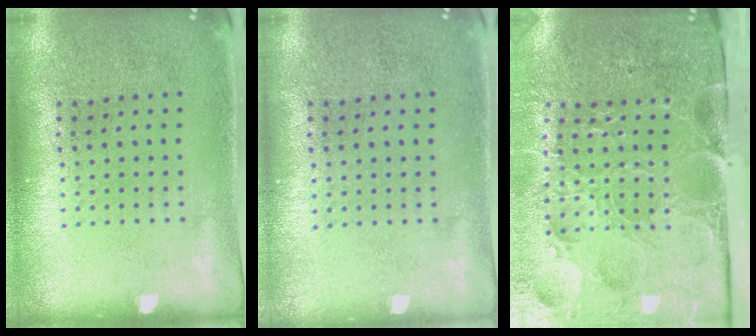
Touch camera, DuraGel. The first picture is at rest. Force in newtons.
{"total": 0.0}
{"total": 5.1, "press": 4.1, "slide": 3.0}